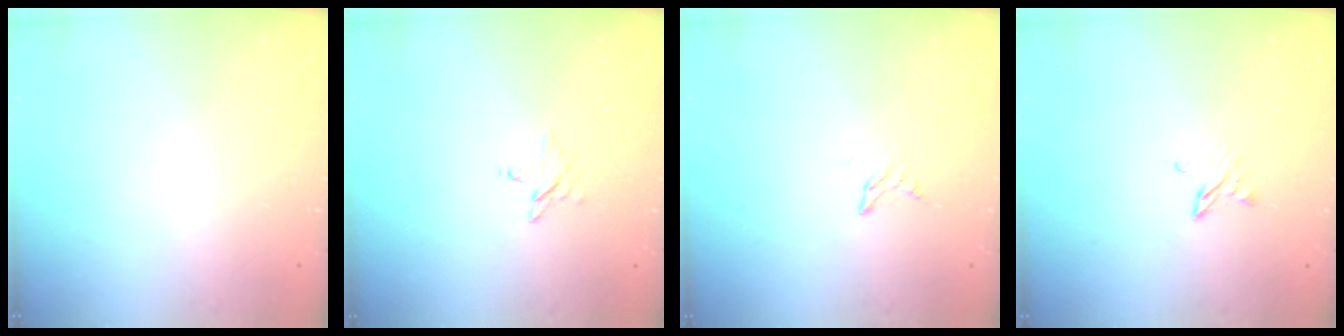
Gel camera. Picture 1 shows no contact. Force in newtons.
{"total": 2.8, "press": 2.8, "slide": 0.3}
{"total": 2.9, "press": 2.9, "slide": 0.3}
{"total": 3.3, "press": 3.3, "slide": 0.4}